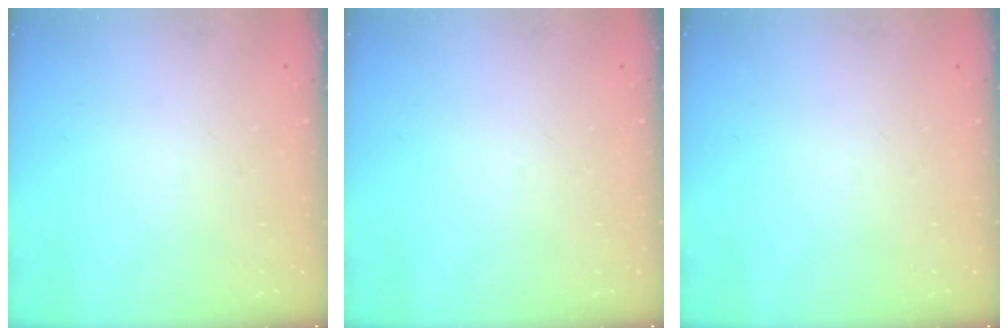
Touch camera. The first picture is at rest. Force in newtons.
{"total": 0.0}
{"total": 0.0}